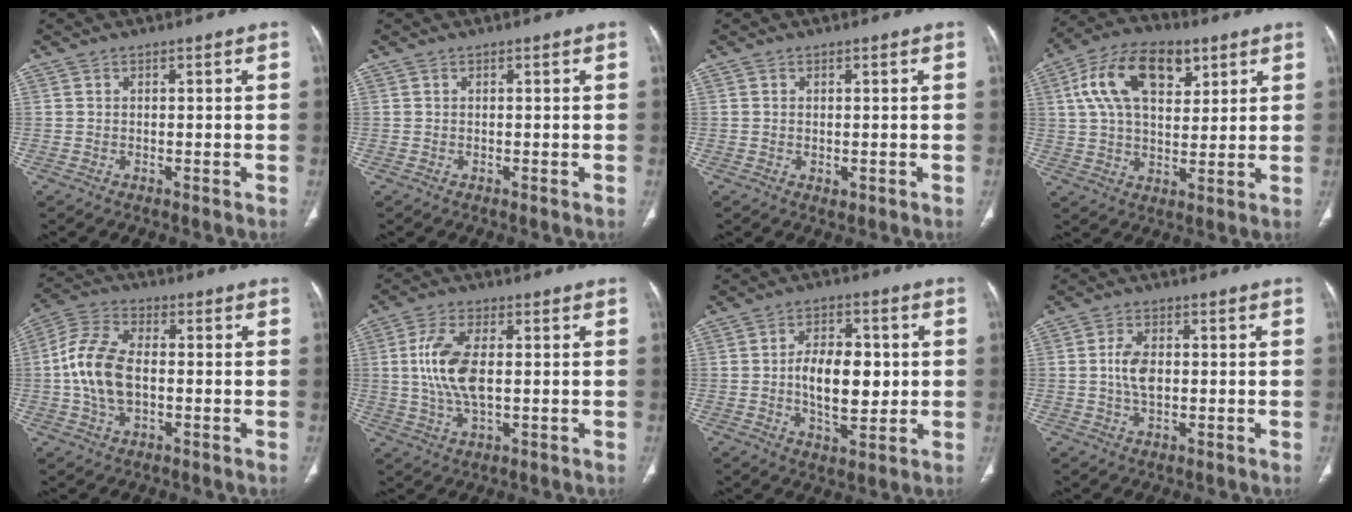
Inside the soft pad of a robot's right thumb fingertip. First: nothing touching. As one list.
[{"total": 0.0}, {"total": 1.1, "force": [-0.1, 0.8, 0.7], "torque": [-0.013, -0.003, 0.002]}, {"total": 16.0, "force": [6.3, 9.0, 11.6], "torque": [-0.185, -0.002, 0.108]}, {"total": 11.6, "force": [-0.7, 6.6, 9.5], "torque": [-0.196, 0.022, -0.017]}, {"total": 10.2, "force": [0.8, 4.7, 9.0], "torque": [-0.193, 0.000, 0.018]}, {"total": 11.0, "force": [0.0, 6.1, 9.2], "torque": [-0.122, 0.003, 0.002]}, {"total": 5.1, "force": [0.1, 3.0, 4.1], "torque": [-0.081, 0.005, 0.001]}]